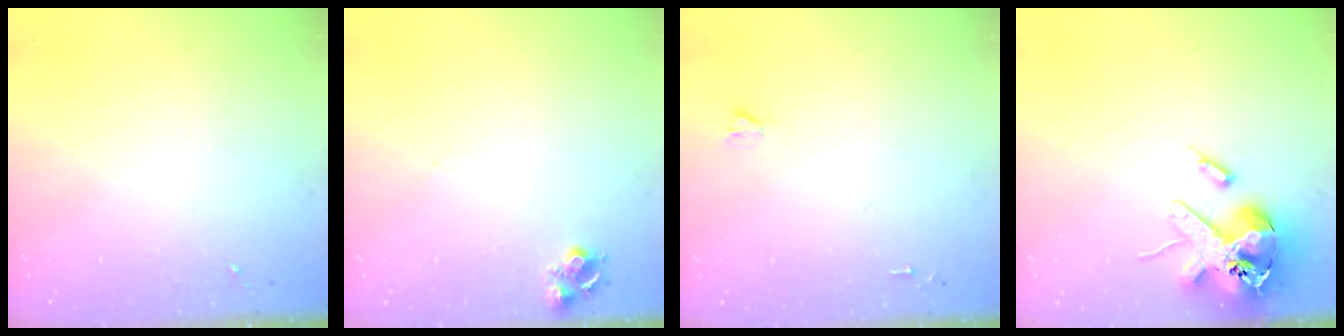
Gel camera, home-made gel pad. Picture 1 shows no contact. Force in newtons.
{"total": 7.3, "press": 7.2, "slide": 0.8}
{"total": 1.6, "press": 1.6, "slide": 0.1}
{"total": 16.3, "press": 16.1, "slide": 2.7}